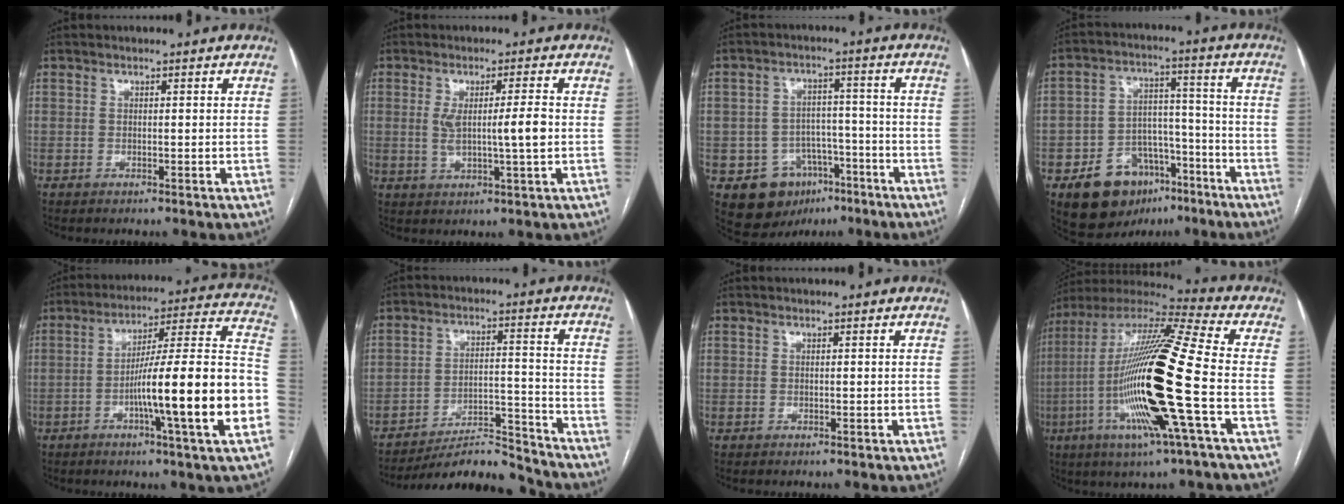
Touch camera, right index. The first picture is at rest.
{"total": 6.1, "force": [0.1, 0.2, 6.1], "torque": [-0.107, 0.000, 0.007]}
{"total": 9.7, "force": [-5.0, 7.7, 3.0], "torque": [-0.041, 0.027, -0.066]}
{"total": 12.8, "force": [-7.4, 8.3, 6.4], "torque": [-0.102, 0.031, -0.109]}
{"total": 19.5, "force": [-5.7, -0.4, 18.6], "torque": [-0.247, 0.011, -0.090]}
{"total": 11.1, "force": [-11.0, 1.1, 1.2], "torque": [-0.011, 0.030, -0.178]}
{"total": 0.0}
{"total": 23.2, "force": [-5.1, 0.4, 22.7], "torque": [-0.454, -0.023, -0.110]}